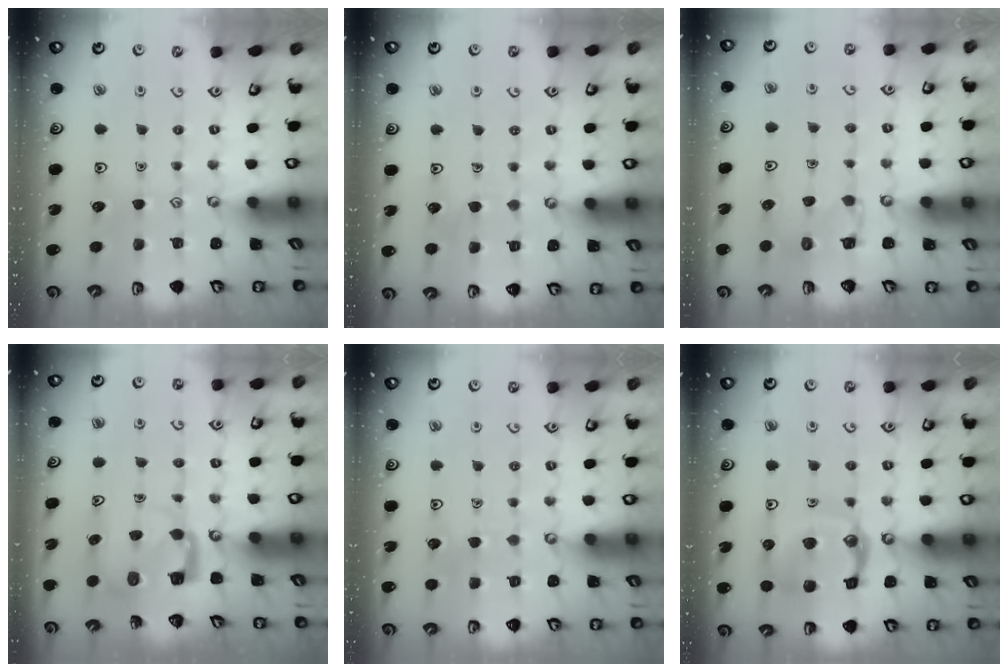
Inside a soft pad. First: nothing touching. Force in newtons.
{"total": 4.1, "press": 4.1, "slide": 0.3}
{"total": 3.1, "press": 3.1, "slide": 0.3}
{"total": 4.4, "press": 4.4, "slide": 0.1}
{"total": 3.6, "press": 3.6, "slide": 0.3}
{"total": 14.3, "press": 14.2, "slide": 1.4}